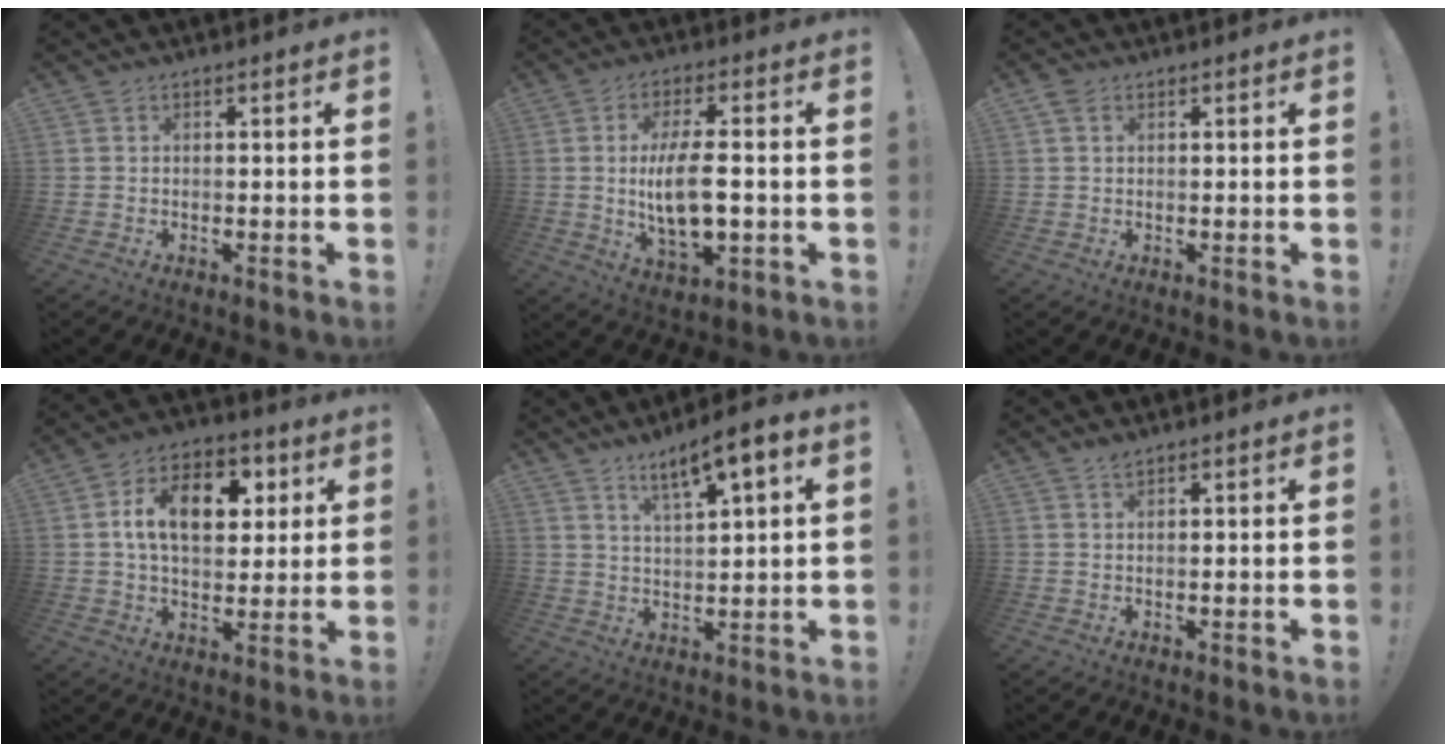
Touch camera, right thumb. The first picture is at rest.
{"total": 12.6, "force": [-0.5, 4.9, 11.6], "torque": [-0.213, -0.012, -0.018]}
{"total": 2.0, "force": [1.1, 1.4, 1.0], "torque": [-0.018, 0.002, 0.020]}
{"total": 15.0, "force": [4.1, 9.6, 10.7], "torque": [-0.155, 0.001, 0.073]}
{"total": 8.7, "force": [5.2, 1.5, 6.8], "torque": [-0.106, -0.030, 0.083]}
{"total": 1.6, "force": [1.3, 0.5, 0.6], "torque": [-0.005, -0.005, 0.023]}